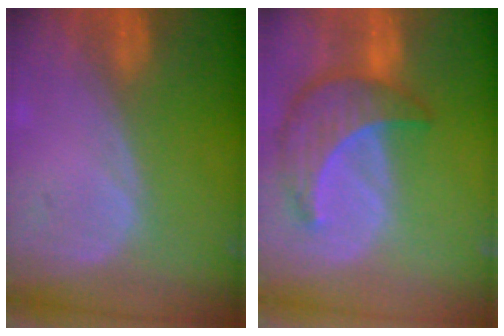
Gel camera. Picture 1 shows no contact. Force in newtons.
{"total": 8.7, "press": 7.8, "slide": 3.8}